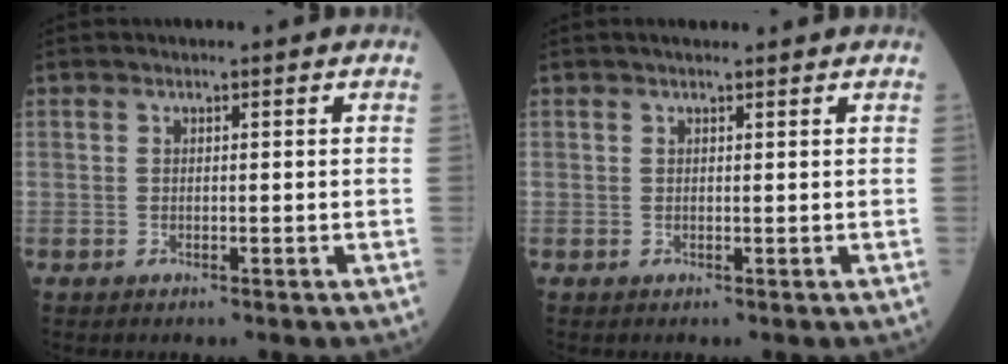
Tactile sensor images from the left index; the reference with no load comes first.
{"total": 1.7, "force": [1.6, 0.5, 0.5], "torque": [-0.009, 0.020, 0.027]}